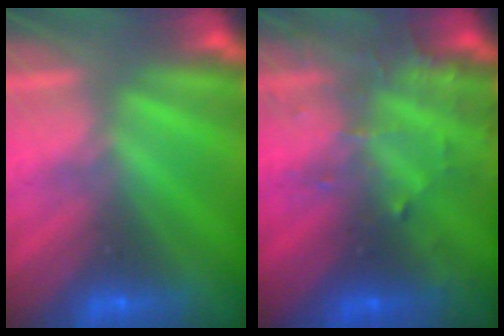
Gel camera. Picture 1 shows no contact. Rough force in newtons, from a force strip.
{"total": 3.9}